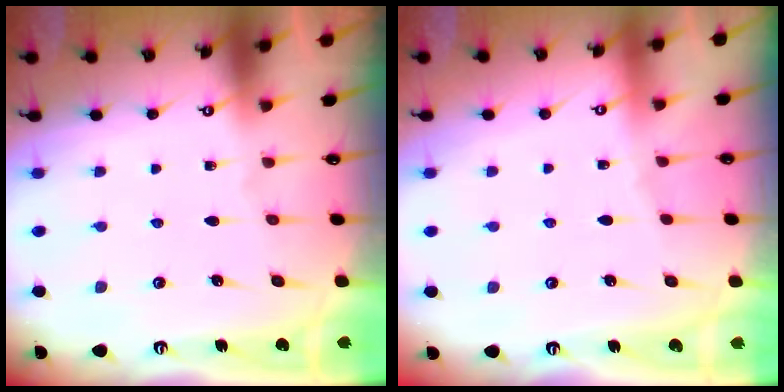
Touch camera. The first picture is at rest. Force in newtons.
{"total": 2.4, "press": 2.4, "slide": 0.4}